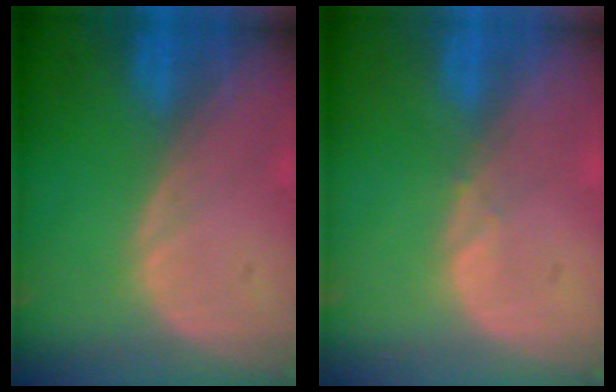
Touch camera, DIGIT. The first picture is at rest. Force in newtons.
{"total": 0.5, "press": 0.5, "slide": 0.2}